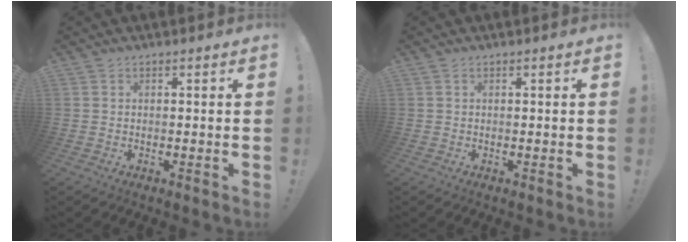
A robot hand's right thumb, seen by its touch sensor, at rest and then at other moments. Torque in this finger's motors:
{"motor_torque": [0.14, 0.01, -0.35, 0.28, 0.01]}